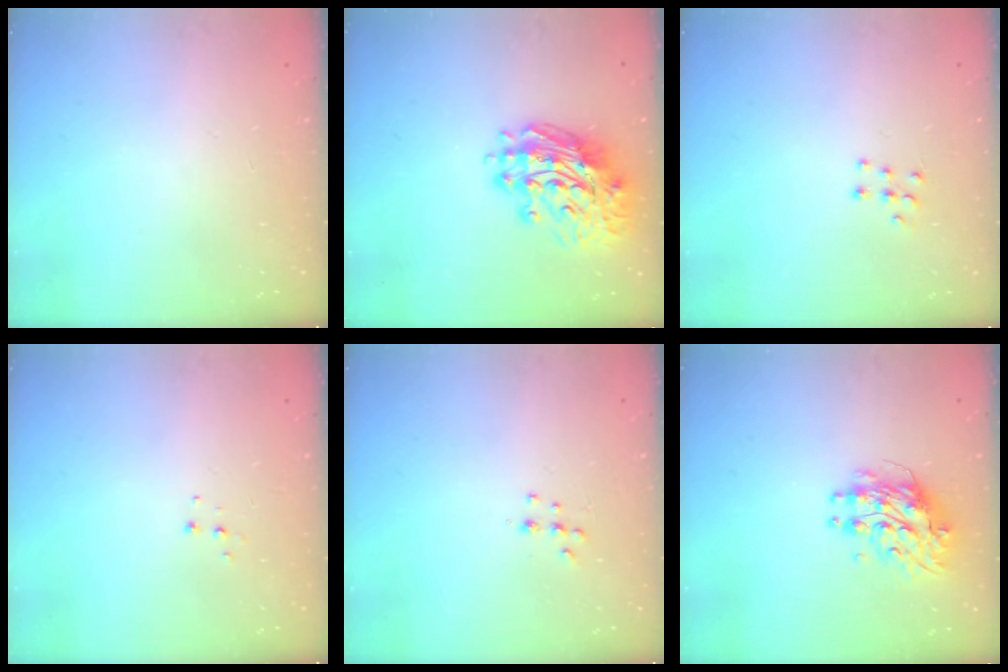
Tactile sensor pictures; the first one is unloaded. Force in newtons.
{"total": 15.0, "press": 14.9, "slide": 1.6}
{"total": 5.3, "press": 5.2, "slide": 0.4}
{"total": 3.9, "press": 3.9, "slide": 0.4}
{"total": 5.8, "press": 5.8, "slide": 0.4}
{"total": 9.0, "press": 9.0, "slide": 0.9}